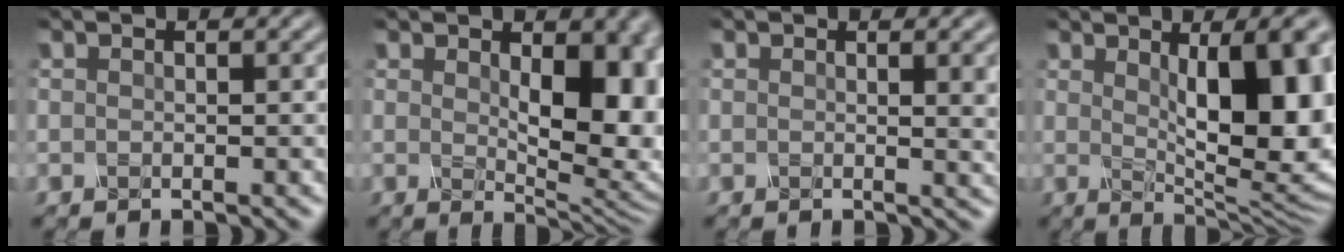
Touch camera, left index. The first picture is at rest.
{"total": 9.1, "force": [0.8, 4.3, 8.0], "torque": [-0.086, 0.001, 0.018]}
{"total": 3.0, "force": [0.6, 1.0, 2.7], "torque": [-0.026, -0.001, 0.009]}
{"total": 11.8, "force": [1.6, 4.0, 11.0], "torque": [-0.126, -0.003, 0.031]}